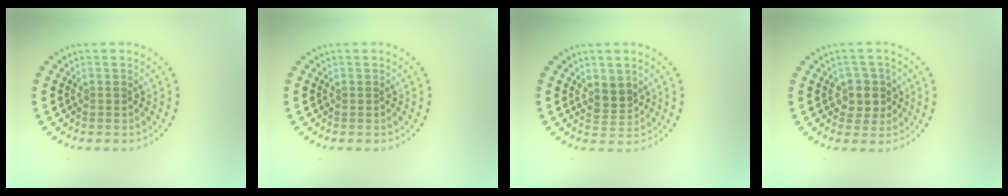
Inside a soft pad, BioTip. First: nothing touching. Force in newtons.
{"total": 0.0}
{"total": 1.9, "press": 1.6, "slide": 1.1}
{"total": 2.5, "press": 2.2, "slide": 1.2}